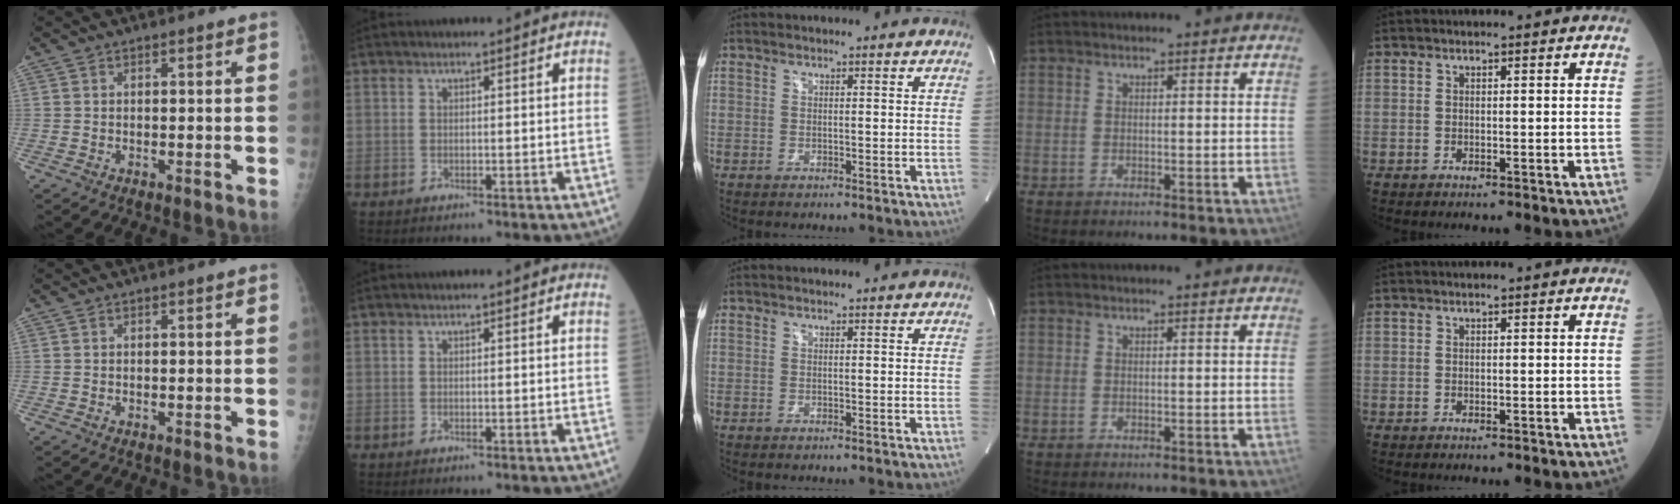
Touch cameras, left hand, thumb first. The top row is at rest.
{}